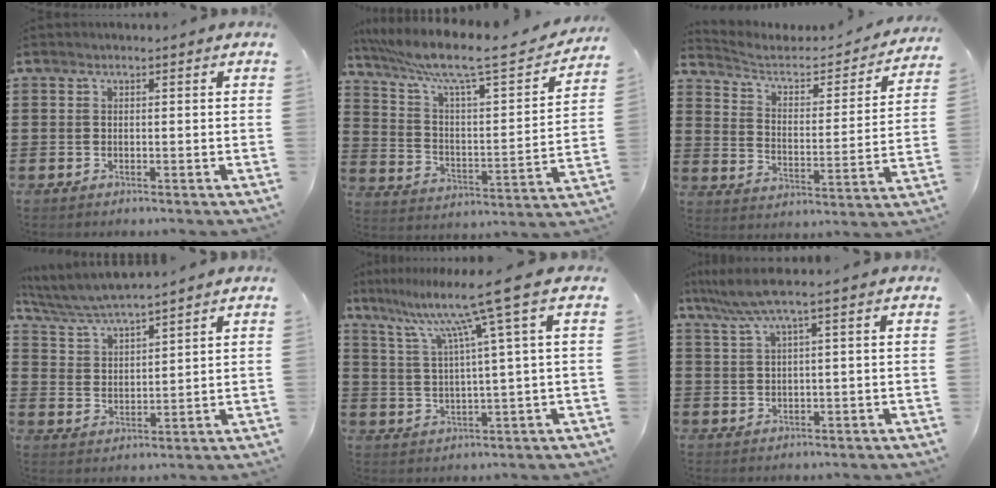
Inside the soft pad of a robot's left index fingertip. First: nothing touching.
{"total": 9.5, "force": [7.3, 0.9, 6.1], "torque": [-0.144, -0.048, 0.117]}
{"total": 4.1, "force": [3.4, 1.5, 1.6], "torque": [-0.046, -0.028, 0.047]}
{"total": 5.3, "force": [5.1, 0.2, 1.4], "torque": [-0.047, -0.023, 0.091]}
{"total": 10.4, "force": [5.6, -1.8, 8.6], "torque": [-0.181, -0.024, 0.083]}
{"total": 4.2, "force": [2.0, -0.3, 3.6], "torque": [-0.082, -0.009, 0.031]}